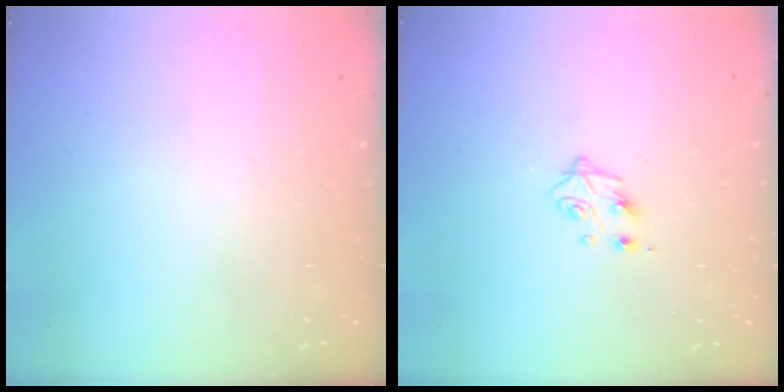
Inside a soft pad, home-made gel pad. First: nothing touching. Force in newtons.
{"total": 4.9, "press": 4.8, "slide": 0.7}